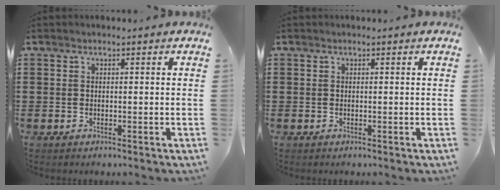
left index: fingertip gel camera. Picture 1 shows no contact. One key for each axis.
{"total": 0.0}